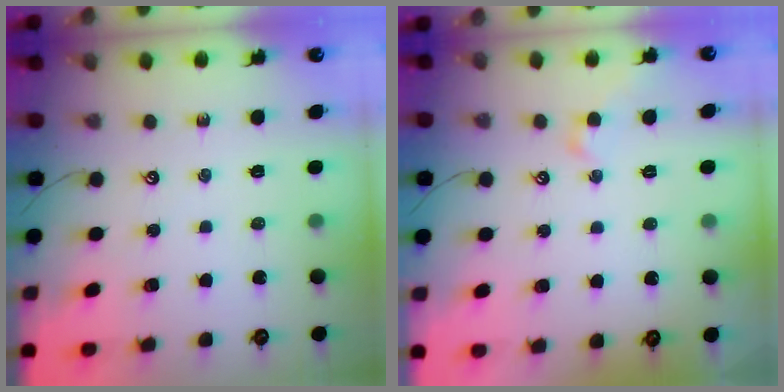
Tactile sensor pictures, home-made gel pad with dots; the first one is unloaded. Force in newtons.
{"total": 1.3, "press": 1.0, "slide": 0.8}